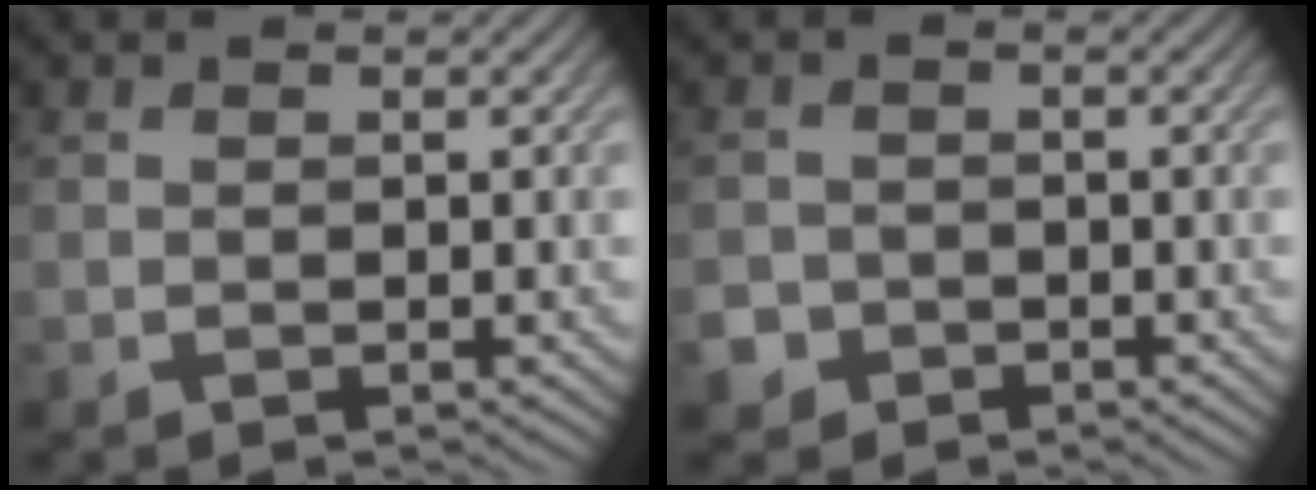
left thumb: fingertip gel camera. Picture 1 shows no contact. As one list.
[{"total": 3.1, "force": [-1.9, 2.5, 0.5], "torque": [-0.011, -0.001, -0.038]}]